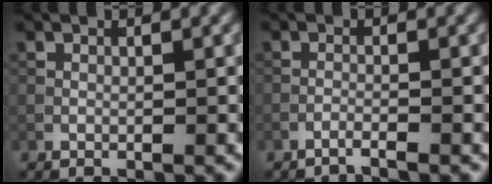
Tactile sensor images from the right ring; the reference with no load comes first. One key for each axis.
{"total": 1.2, "fx": -1.1, "fy": 0.1, "fz": 0.6, "tx": -0.005, "ty": 0.004, "tz": -0.030}